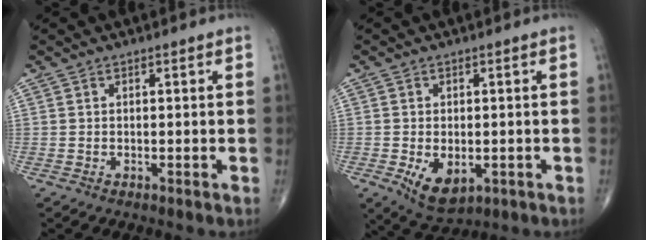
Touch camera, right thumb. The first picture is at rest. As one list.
[{"total": 7.4, "force": [-2.1, 4.3, 5.6], "torque": [-0.082, -0.008, -0.021]}]